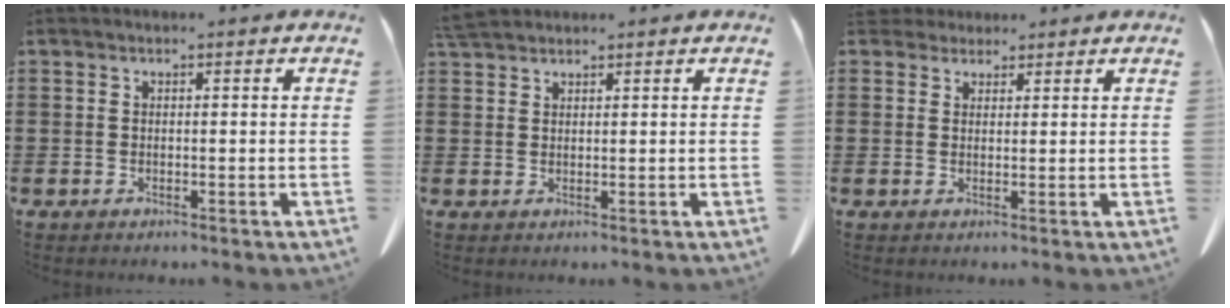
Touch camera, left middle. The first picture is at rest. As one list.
[{"total": 2.7, "force": [2.5, 0.5, 1.0], "torque": [-0.027, 0.000, 0.050]}, {"total": 2.5, "force": [2.2, 1.1, 0.3], "torque": [-0.006, 0.000, 0.043]}]